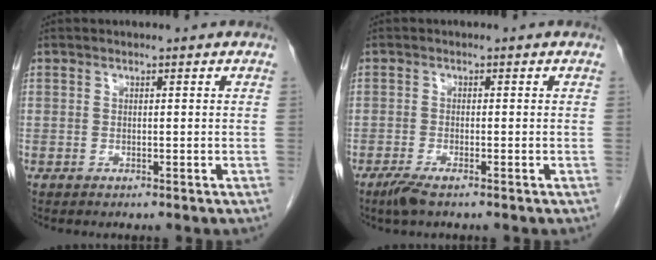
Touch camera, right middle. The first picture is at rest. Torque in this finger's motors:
{"motor_torque": [-0.24, -0.19, -0.05, 0.00]}